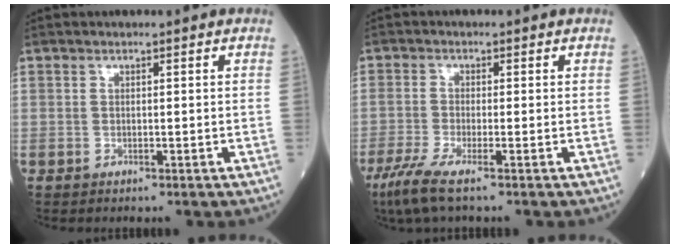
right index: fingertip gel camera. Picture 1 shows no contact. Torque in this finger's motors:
{"motor_torque": [0.14, 0.02, 0.08, 0.07]}